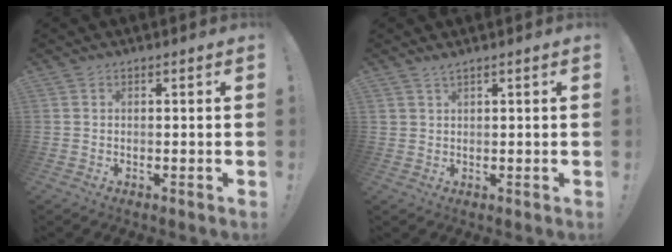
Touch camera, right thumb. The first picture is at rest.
{"total": 1.6, "force": [1.3, 0.2, 0.8], "torque": [-0.018, -0.005, 0.025]}